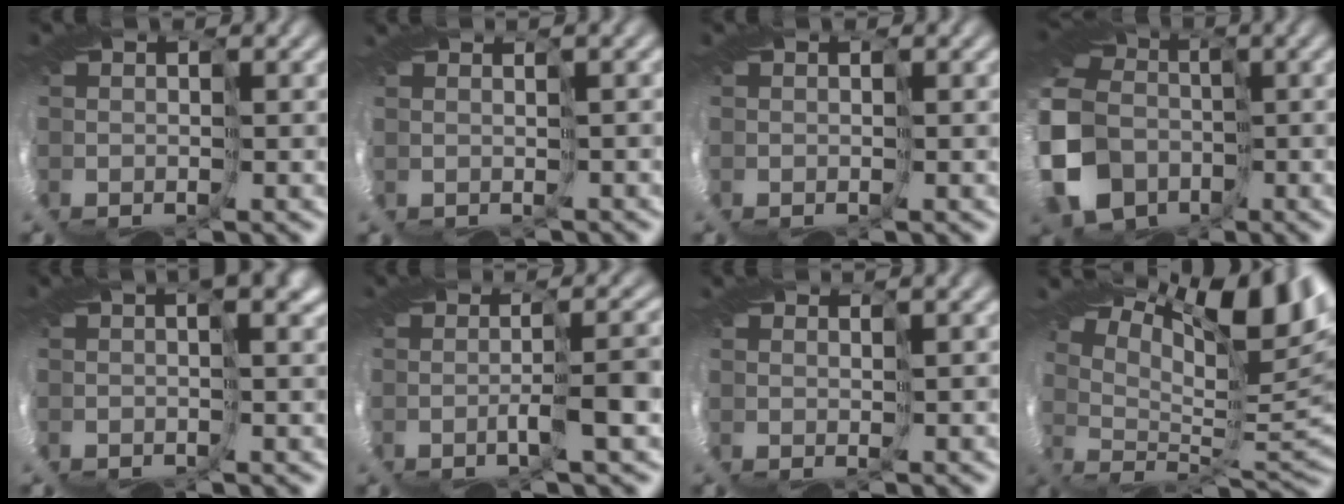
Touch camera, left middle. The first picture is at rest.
{"total": 2.2, "force": [-1.5, -0.8, -1.4], "torque": [0.017, -0.018, -0.002]}
{"total": 0.0}
{"total": 4.0, "force": [-2.0, 3.3, 1.0], "torque": [-0.093, -0.019, -0.046]}
{"total": 2.3, "force": [0.2, -2.3, 0.1], "torque": [-0.001, -0.011, 0.014]}
{"total": 4.4, "force": [0.3, -4.4, -0.1], "torque": [-0.001, 0.004, -0.008]}
{"total": 2.1, "force": [1.2, -1.5, -0.9], "torque": [0.019, -0.003, 0.025]}
{"total": 9.7, "force": [8.6, -2.5, 3.8], "torque": [-0.072, 0.010, 0.153]}